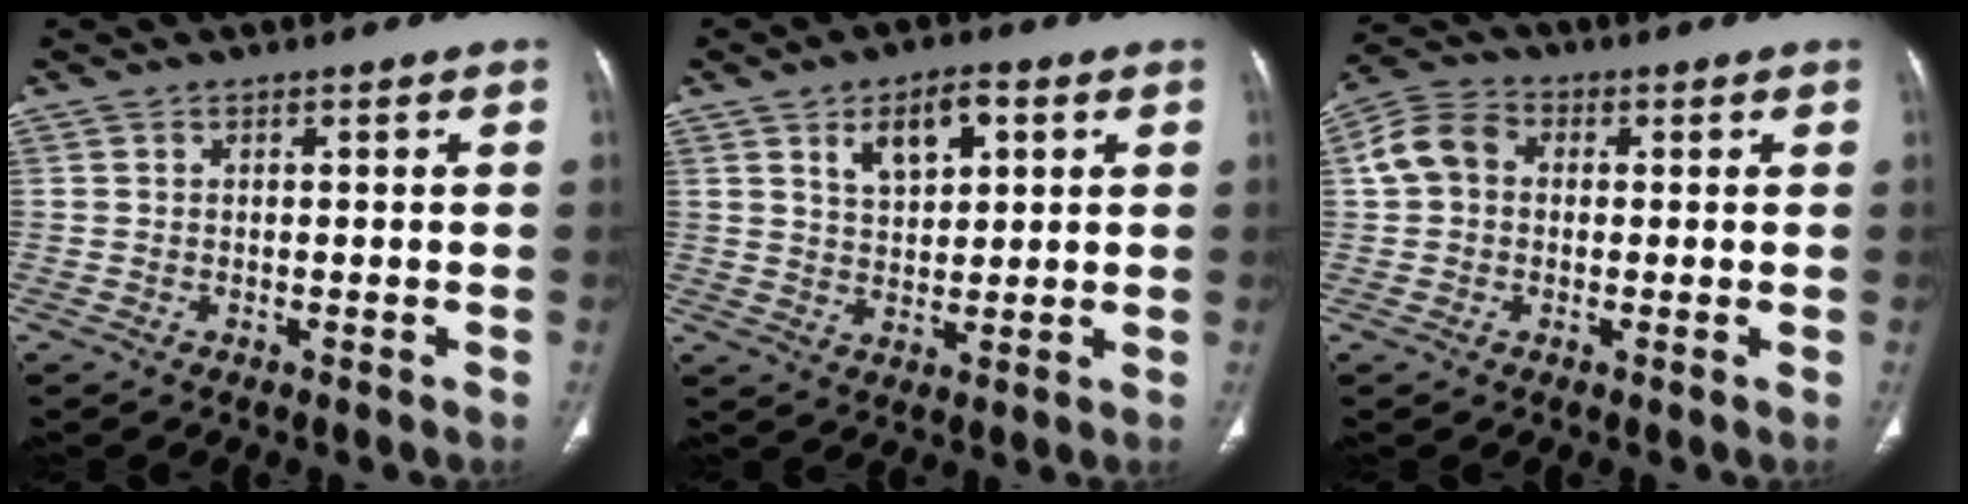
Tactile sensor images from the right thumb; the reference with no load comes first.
{"total": 8.0, "force": [3.4, 4.5, 5.8], "torque": [-0.074, -0.010, 0.058]}
{"total": 7.0, "force": [0.6, 5.7, 4.0], "torque": [-0.076, 0.022, 0.003]}